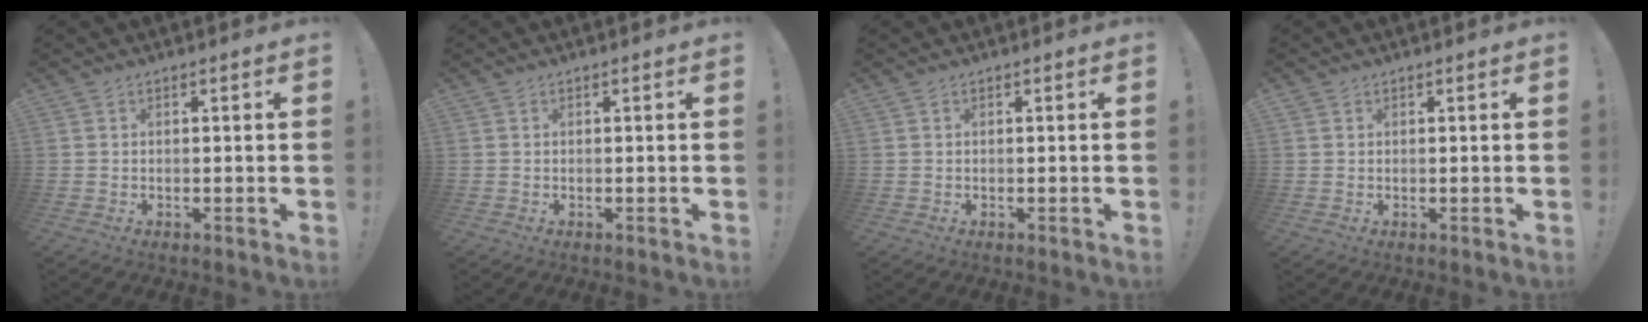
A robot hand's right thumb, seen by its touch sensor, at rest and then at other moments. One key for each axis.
{"total": 0.0}
{"total": 0.0}
{"total": 0.7, "fx": 0.5, "fy": 0.5, "fz": 0.0, "tx": 0.005, "ty": -0.001, "tz": 0.008}